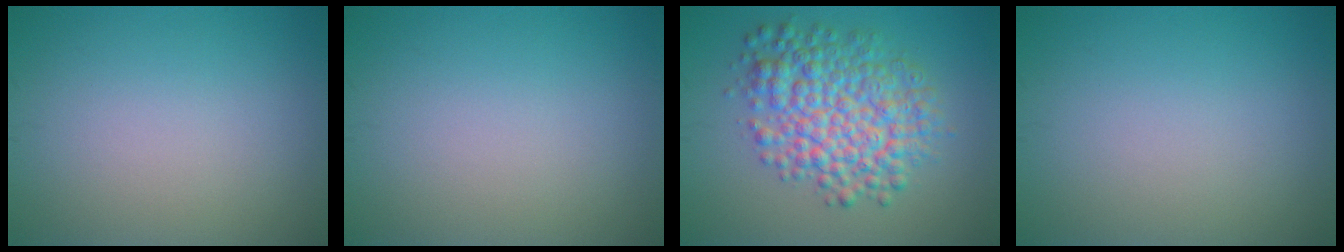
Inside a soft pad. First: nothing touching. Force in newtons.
{"total": 0.0}
{"total": 7.5, "press": 7.5, "slide": 0.1}
{"total": 0.0}